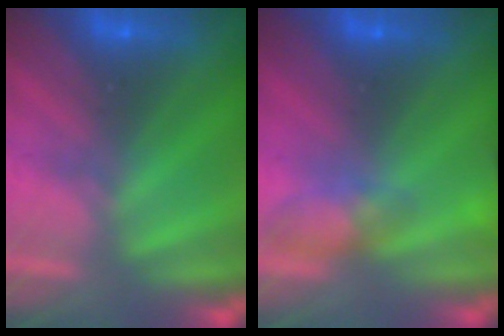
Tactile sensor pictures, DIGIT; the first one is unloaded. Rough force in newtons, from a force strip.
{"total": 4.9}